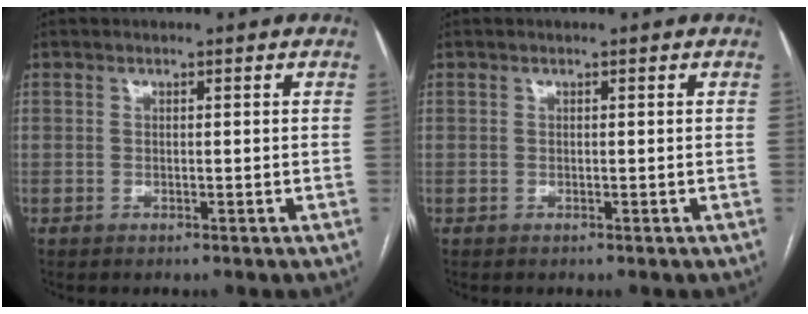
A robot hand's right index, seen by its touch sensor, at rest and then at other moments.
{"total": 0.0}